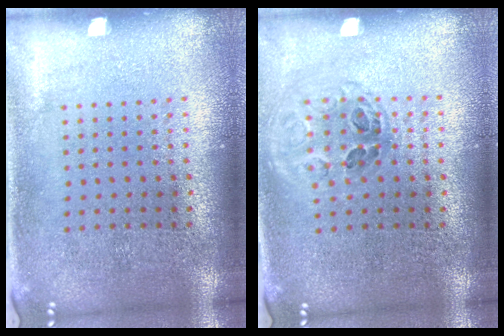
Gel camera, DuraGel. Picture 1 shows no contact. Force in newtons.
{"total": 1.1, "press": 1.0, "slide": 0.4}